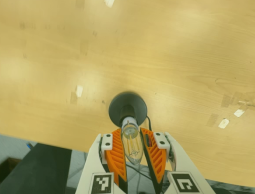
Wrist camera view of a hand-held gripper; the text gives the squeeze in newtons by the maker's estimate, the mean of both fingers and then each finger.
{"total": 13.5, "left": 13.1, "right": 13.8}